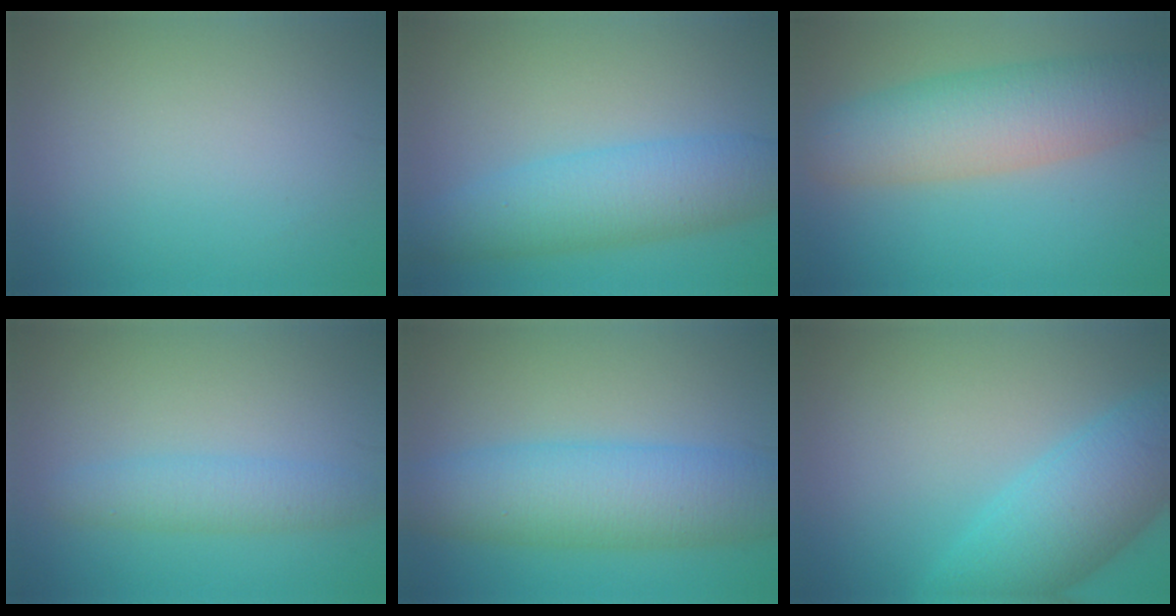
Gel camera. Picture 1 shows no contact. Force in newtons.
{"total": 6.1, "press": 6.1, "slide": 0.1}
{"total": 7.6, "press": 7.6, "slide": 0.5}
{"total": 2.9, "press": 2.9, "slide": 0.1}
{"total": 8.0, "press": 8.0, "slide": 0.1}
{"total": 7.3, "press": 7.3, "slide": 0.2}